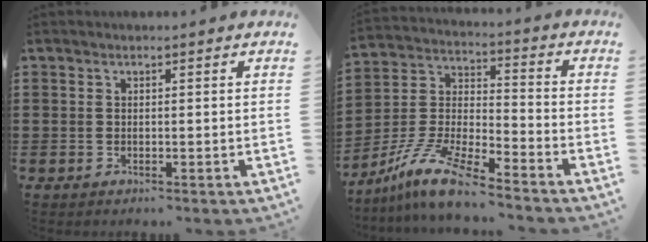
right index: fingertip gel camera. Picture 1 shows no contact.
{"total": 10.4, "force": [-8.9, 1.2, 5.4], "torque": [-0.124, 0.008, -0.180]}